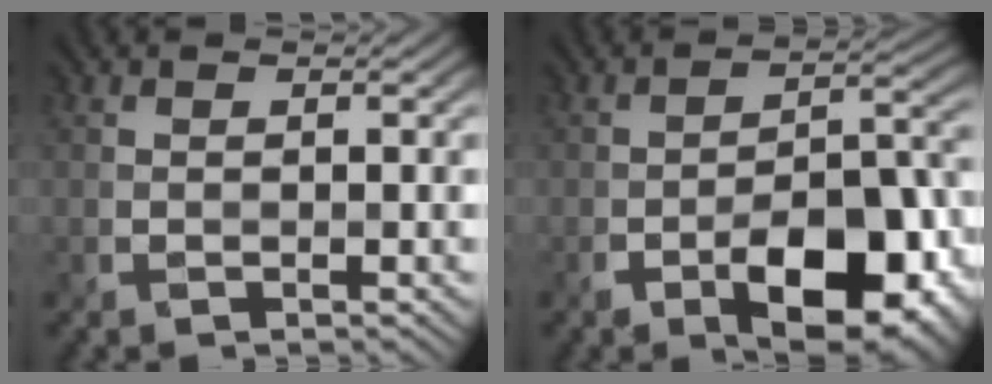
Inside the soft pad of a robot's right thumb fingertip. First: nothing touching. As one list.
[{"total": 11.8, "force": [-5.7, 5.3, 8.9], "torque": [-0.136, -0.008, -0.087]}]